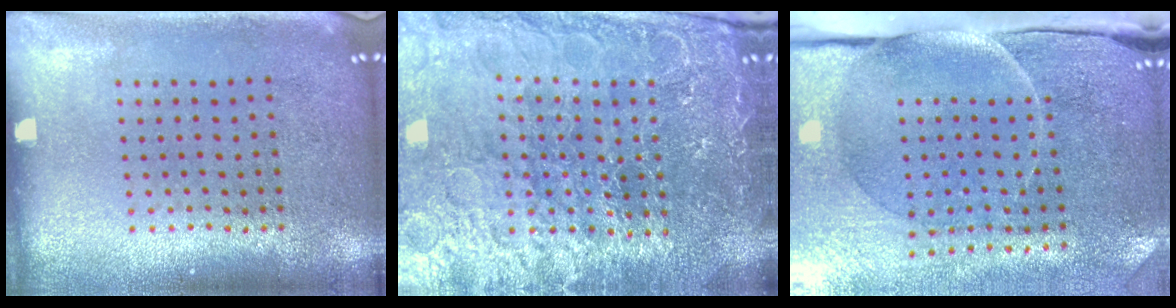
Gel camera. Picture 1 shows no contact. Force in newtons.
{"total": 4.9, "press": 4.5, "slide": 1.8}
{"total": 4.8, "press": 3.9, "slide": 2.8}